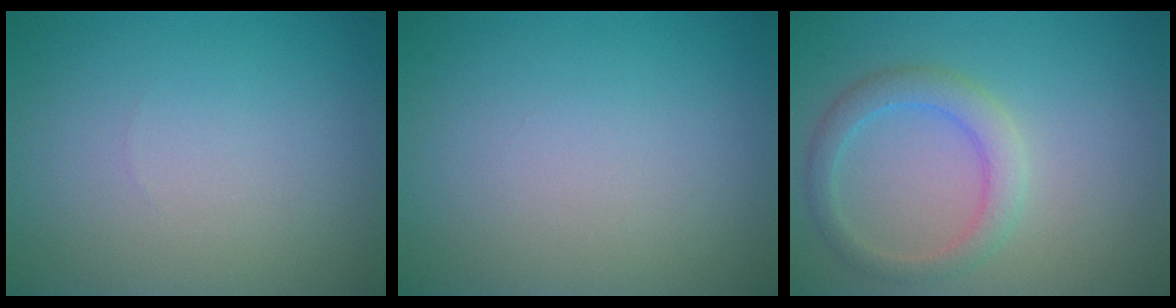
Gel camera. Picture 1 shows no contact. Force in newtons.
{"total": 0.0}
{"total": 2.9, "press": 2.9, "slide": 0.1}